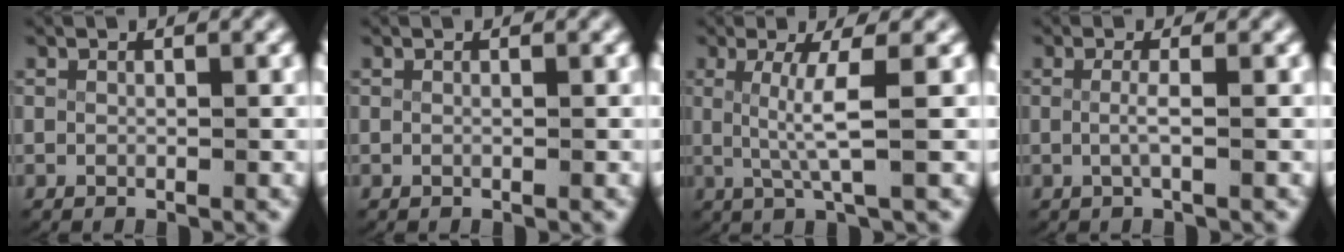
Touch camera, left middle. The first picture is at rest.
{"total": 0.0}
{"total": 4.0, "force": [0.4, -0.3, 4.0], "torque": [-0.075, -0.007, 0.012]}
{"total": 1.5, "force": [-0.4, -0.1, 1.4], "torque": [-0.036, -0.009, -0.005]}